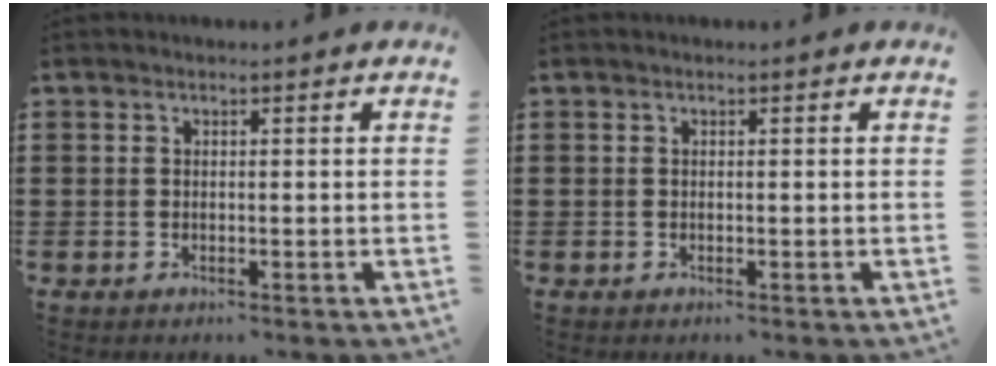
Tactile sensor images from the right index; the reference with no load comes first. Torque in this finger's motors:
{"motor_torque": [0.00, 0.00, 0.00, 0.00]}